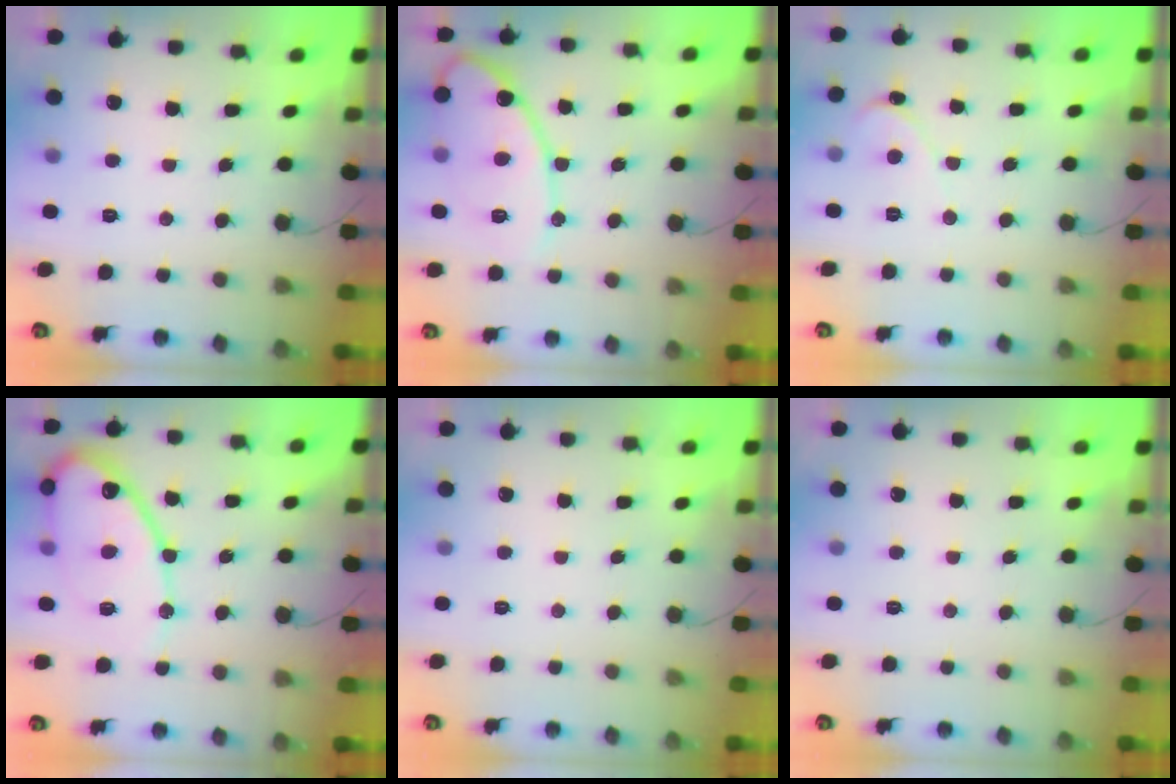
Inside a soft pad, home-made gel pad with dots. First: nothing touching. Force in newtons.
{"total": 13.2, "press": 13.2, "slide": 0.9}
{"total": 0.6, "press": 0.6, "slide": 0.1}
{"total": 14.2, "press": 14.1, "slide": 1.9}
{"total": 0.0}
{"total": 0.0}